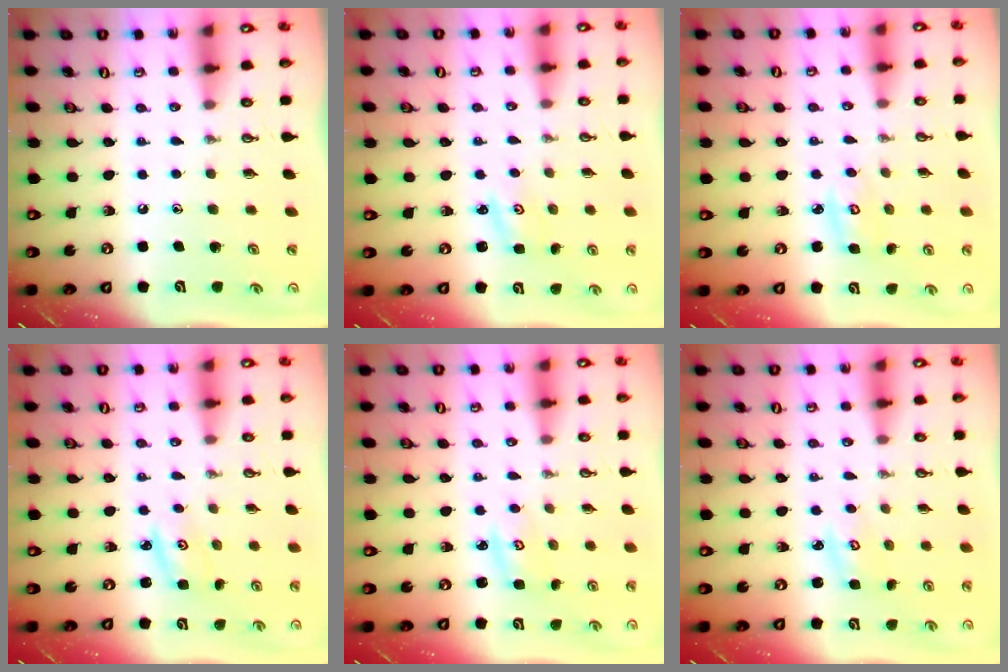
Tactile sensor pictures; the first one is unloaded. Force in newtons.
{"total": 1.3, "press": 1.3, "slide": 0.2}
{"total": 5.0, "press": 5.0, "slide": 0.4}
{"total": 2.1, "press": 2.1, "slide": 0.2}
{"total": 2.7, "press": 2.7, "slide": 0.1}
{"total": 3.7, "press": 3.7, "slide": 0.5}